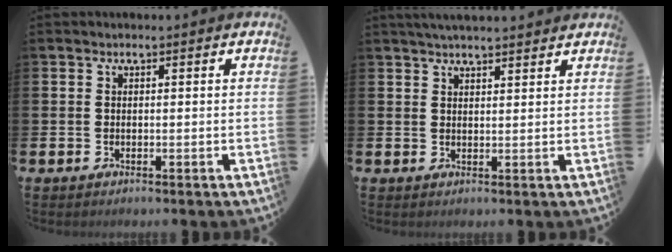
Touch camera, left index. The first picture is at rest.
{"total": 2.9, "force": [2.8, 0.2, 0.6], "torque": [-0.013, -0.009, 0.051]}